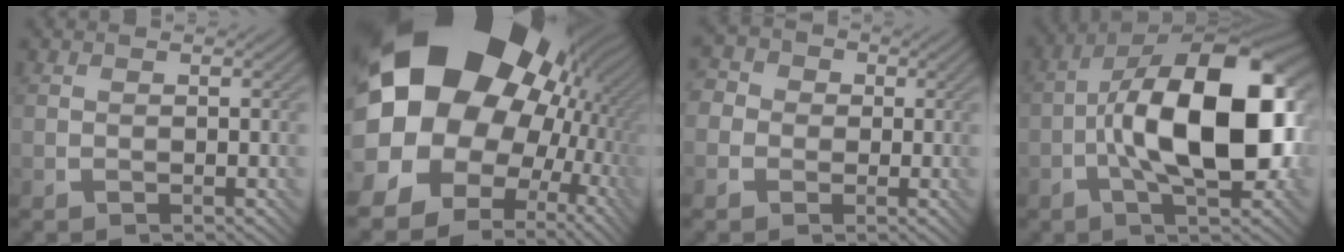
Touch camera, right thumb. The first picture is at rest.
{"total": 25.6, "force": [6.0, 21.3, 12.8], "torque": [-0.288, -0.015, 0.098]}
{"total": 5.1, "force": [-0.4, 4.8, 1.7], "torque": [-0.056, 0.007, -0.028]}
{"total": 16.8, "force": [-1.6, 7.9, 14.8], "torque": [-0.229, 0.027, -0.043]}